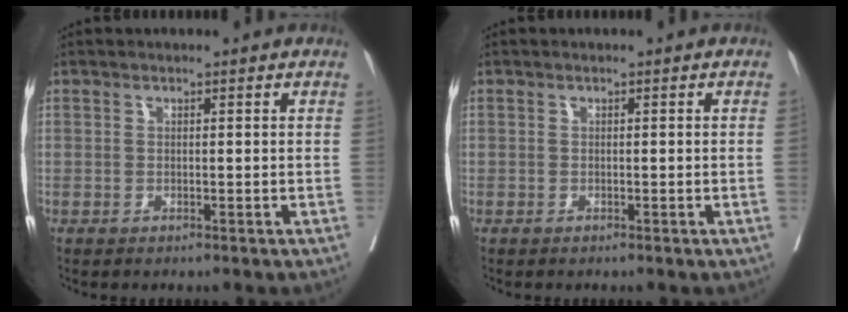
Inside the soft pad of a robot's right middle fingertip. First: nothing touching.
{"total": 0.0}